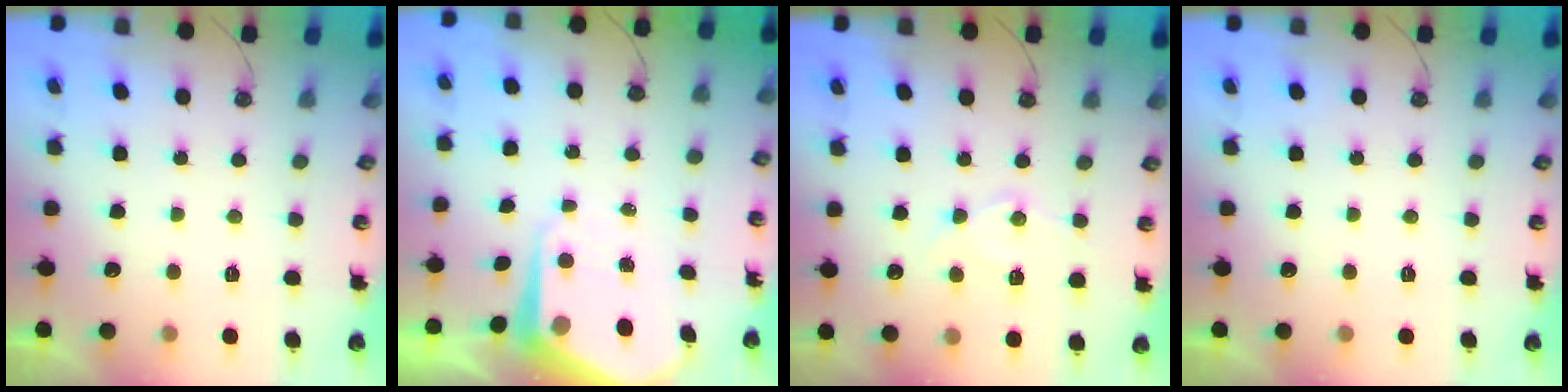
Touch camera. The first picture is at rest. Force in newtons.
{"total": 6.7, "press": 6.7, "slide": 0.6}
{"total": 9.1, "press": 9.1, "slide": 0.7}
{"total": 0.0}